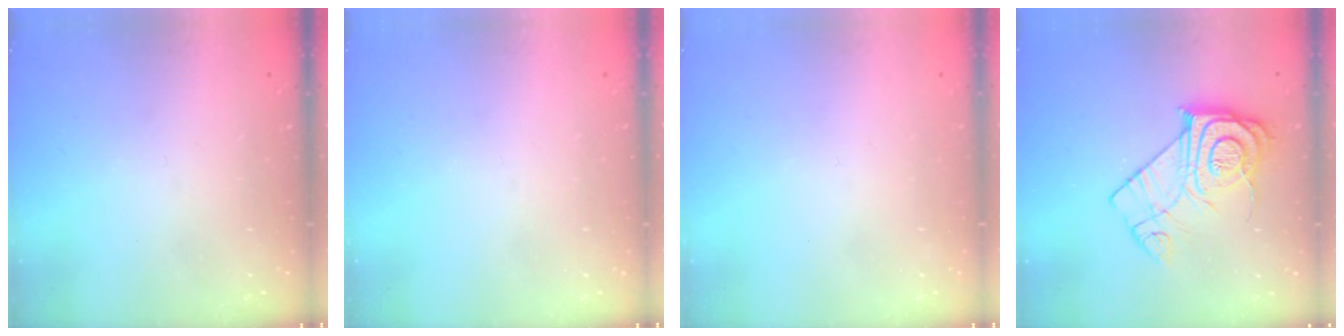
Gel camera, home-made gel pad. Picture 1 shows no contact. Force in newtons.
{"total": 0.0}
{"total": 1.6, "press": 1.6, "slide": 0.1}
{"total": 13.5, "press": 13.5, "slide": 1.0}